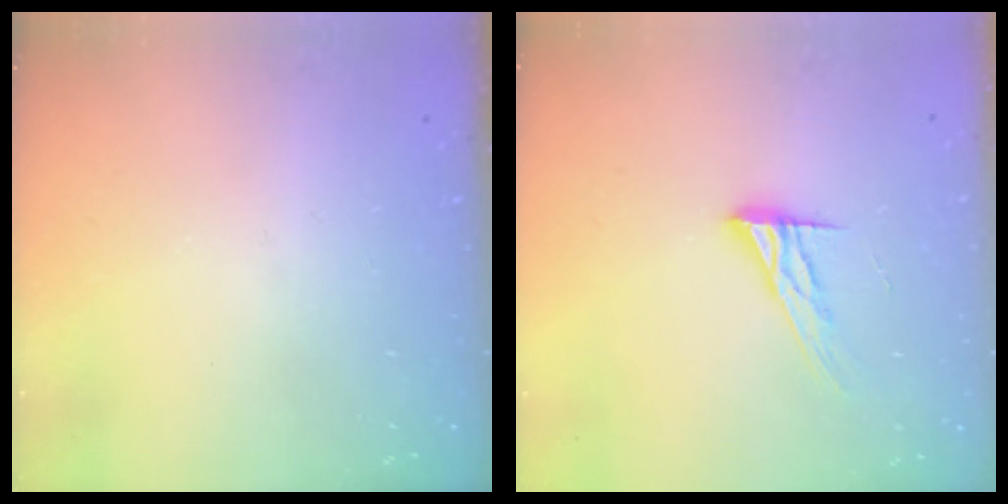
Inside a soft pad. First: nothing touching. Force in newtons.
{"total": 11.1, "press": 11.1, "slide": 0.9}